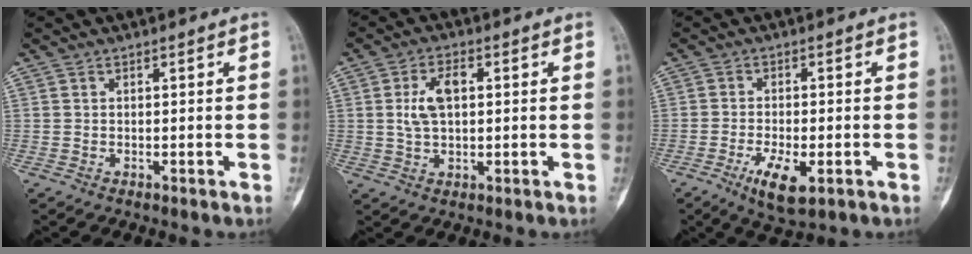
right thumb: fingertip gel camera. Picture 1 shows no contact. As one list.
[{"total": 6.4, "force": [1.0, 3.6, 5.2], "torque": [-0.099, 0.008, 0.019]}, {"total": 7.2, "force": [-3.0, 2.6, 5.9], "torque": [-0.105, -0.005, -0.046]}]